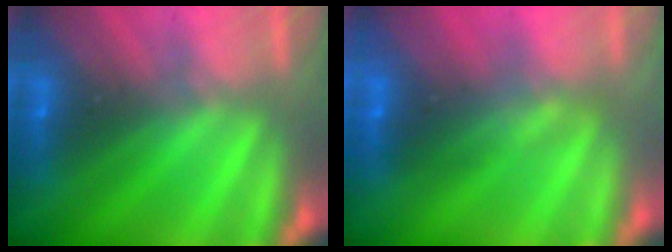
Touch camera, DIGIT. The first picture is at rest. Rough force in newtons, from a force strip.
{"total": 1.6}